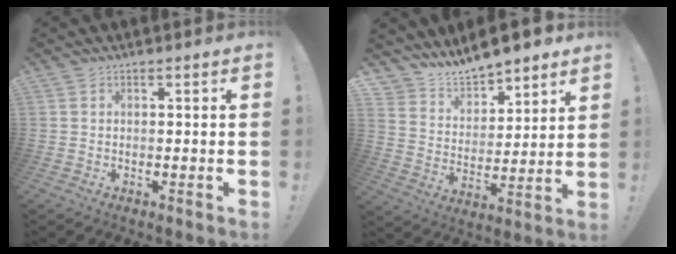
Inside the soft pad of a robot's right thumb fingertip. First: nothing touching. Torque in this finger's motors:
{"motor_torque": [0.64, 0.88, 0.33, 0.34, 0.01]}